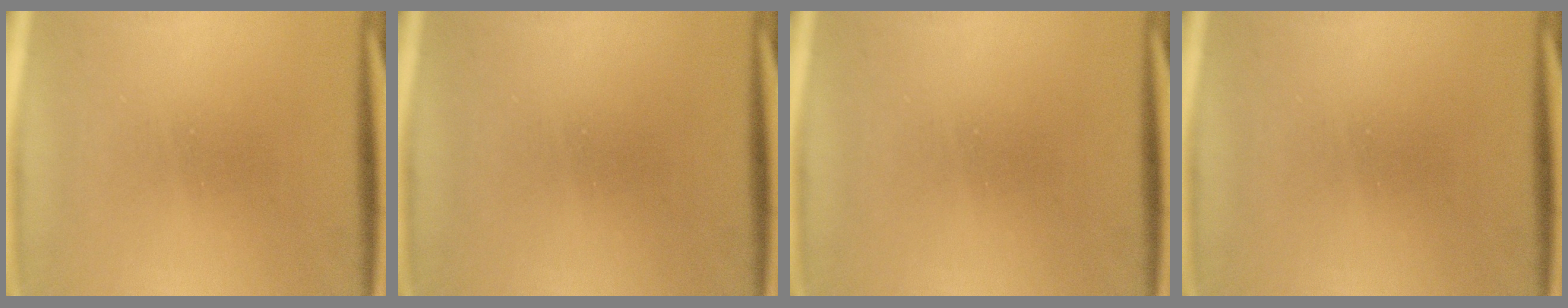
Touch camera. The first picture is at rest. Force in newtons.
{"total": 0.0}
{"total": 0.0}
{"total": 0.0}